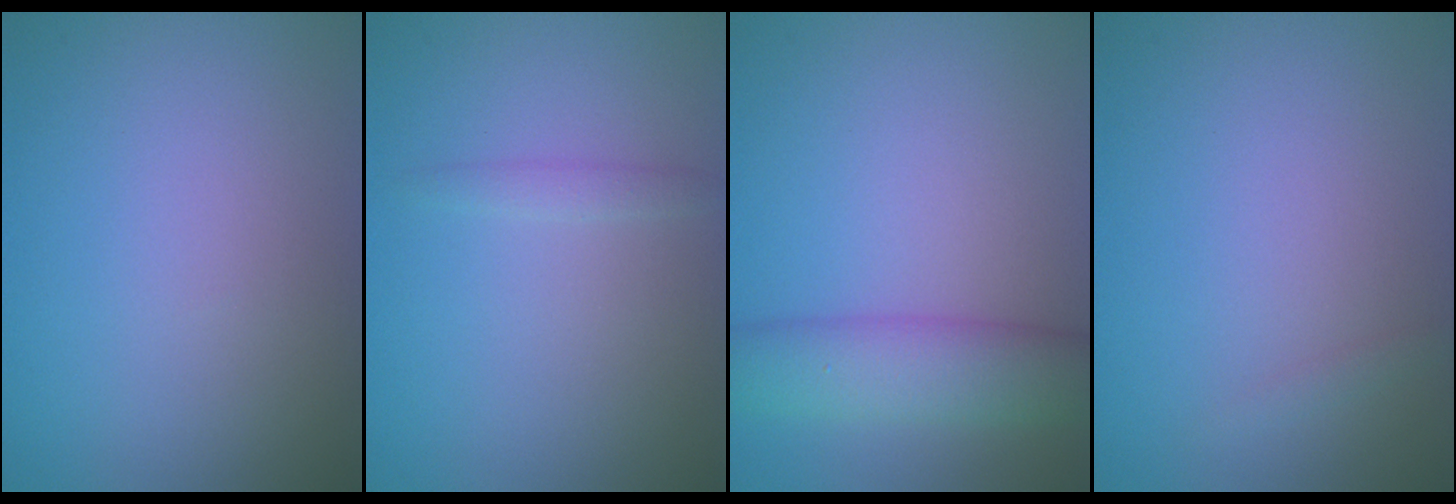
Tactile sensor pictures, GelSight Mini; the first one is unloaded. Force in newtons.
{"total": 0.8, "press": 0.8, "slide": 0.0}
{"total": 5.6, "press": 5.5, "slide": 0.5}
{"total": 0.6, "press": 0.6, "slide": 0.0}